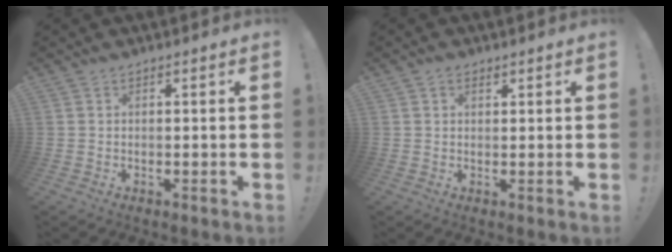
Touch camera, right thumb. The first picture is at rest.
{"total": 1.4, "force": [1.0, 0.9, 0.5], "torque": [-0.007, 0.000, 0.017]}